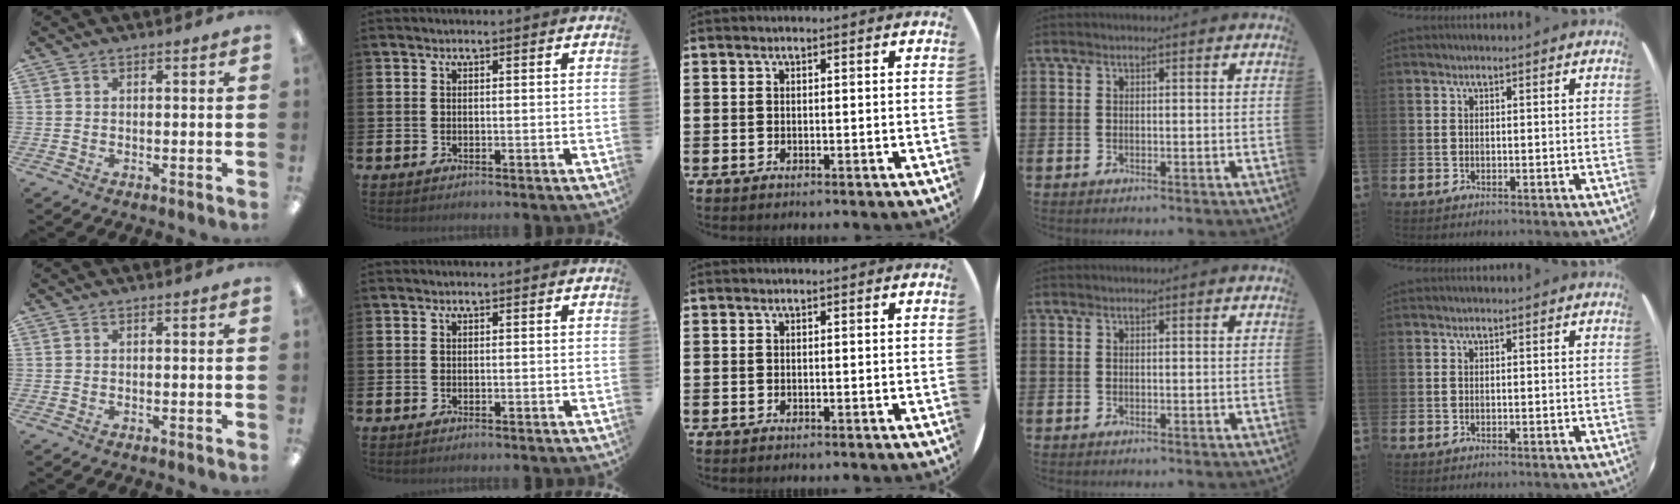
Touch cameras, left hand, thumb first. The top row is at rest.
{}